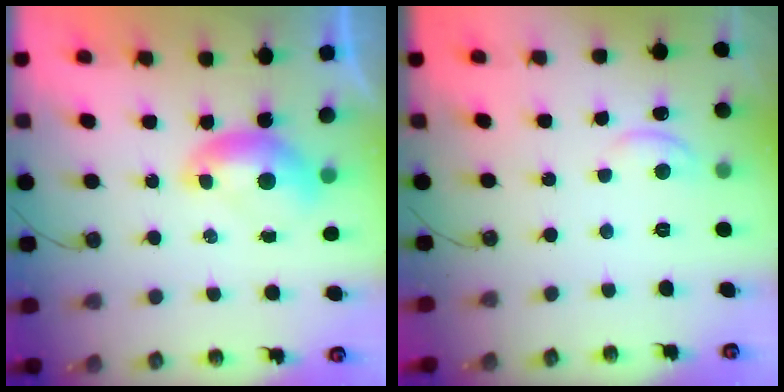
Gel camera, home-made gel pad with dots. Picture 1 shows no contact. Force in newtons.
{"total": 1.2, "press": 1.0, "slide": 0.6}